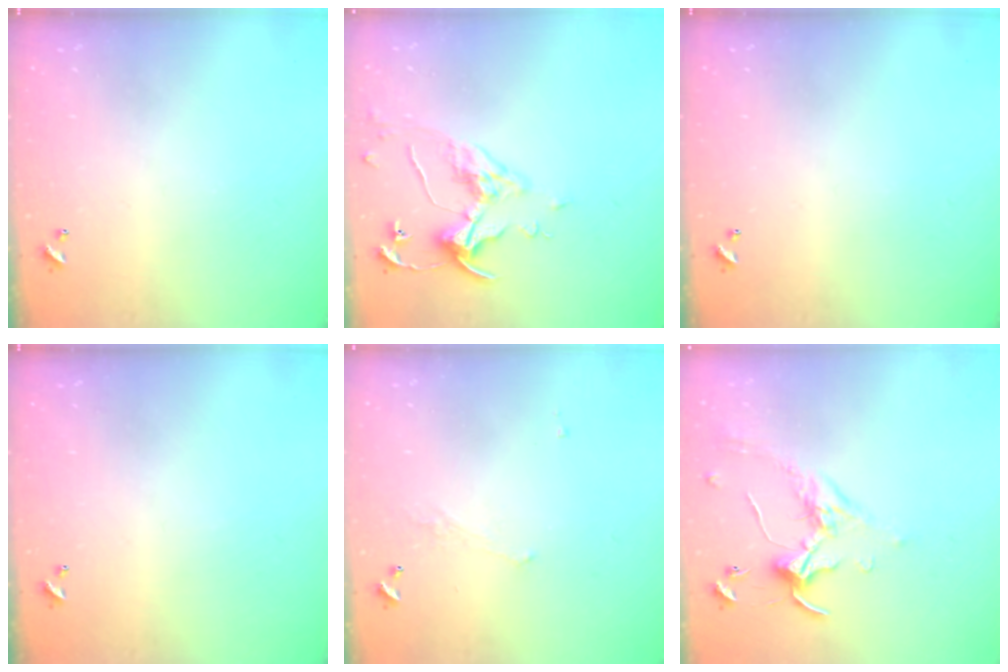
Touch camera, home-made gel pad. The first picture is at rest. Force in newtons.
{"total": 6.2, "press": 6.1, "slide": 0.8}
{"total": 0.0}
{"total": 0.0}
{"total": 1.1, "press": 0.8, "slide": 0.7}
{"total": 0.0}